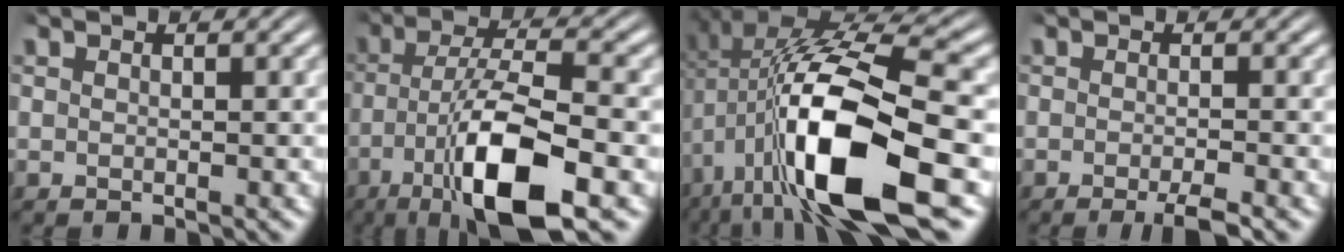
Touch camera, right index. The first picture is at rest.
{"total": 9.3, "force": [-3.3, 2.5, 8.3], "torque": [-0.145, -0.018, -0.041]}
{"total": 13.3, "force": [-0.9, 5.8, 11.9], "torque": [-0.227, -0.016, -0.001]}
{"total": 2.5, "force": [-1.8, 0.5, 1.7], "torque": [-0.023, 0.000, -0.034]}